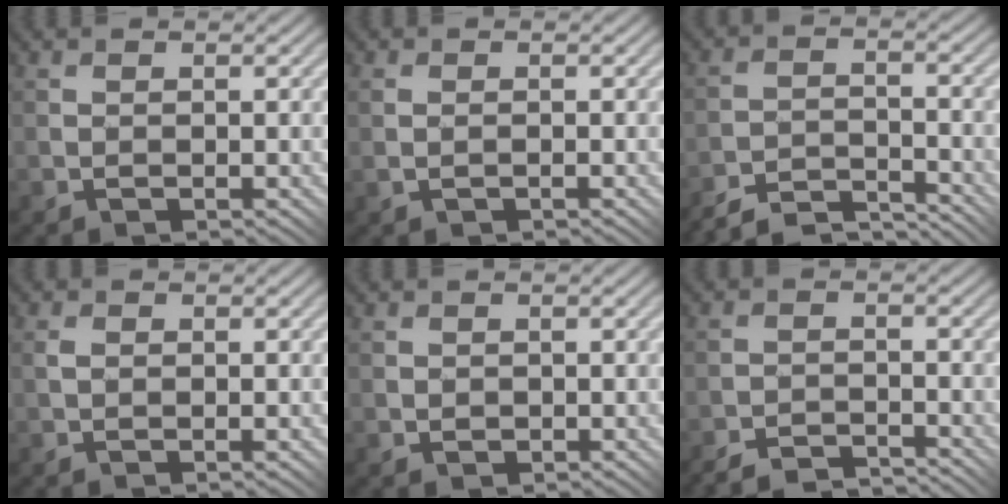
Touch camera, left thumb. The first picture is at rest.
{"total": 1.2, "force": [-0.3, 0.8, 0.9], "torque": [-0.019, 0.005, -0.002]}
{"total": 6.4, "force": [-6.2, 0.2, 1.5], "torque": [-0.027, 0.011, -0.116]}
{"total": 1.1, "force": [0.1, 0.6, 0.9], "torque": [-0.019, 0.005, -0.002]}
{"total": 0.6, "force": [-0.1, 0.5, 0.2], "torque": [-0.003, 0.000, -0.001]}
{"total": 4.2, "force": [-4.2, -0.2, 0.7], "torque": [-0.009, 0.005, -0.080]}